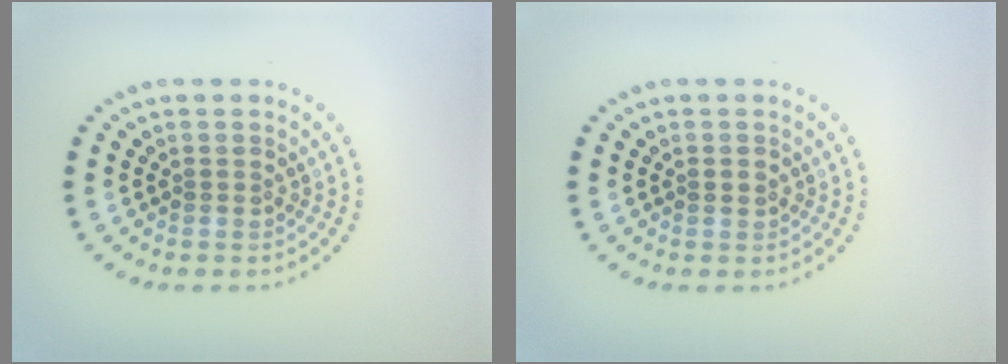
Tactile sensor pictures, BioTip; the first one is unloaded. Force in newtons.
{"total": 0.9, "press": 0.9, "slide": 0.1}